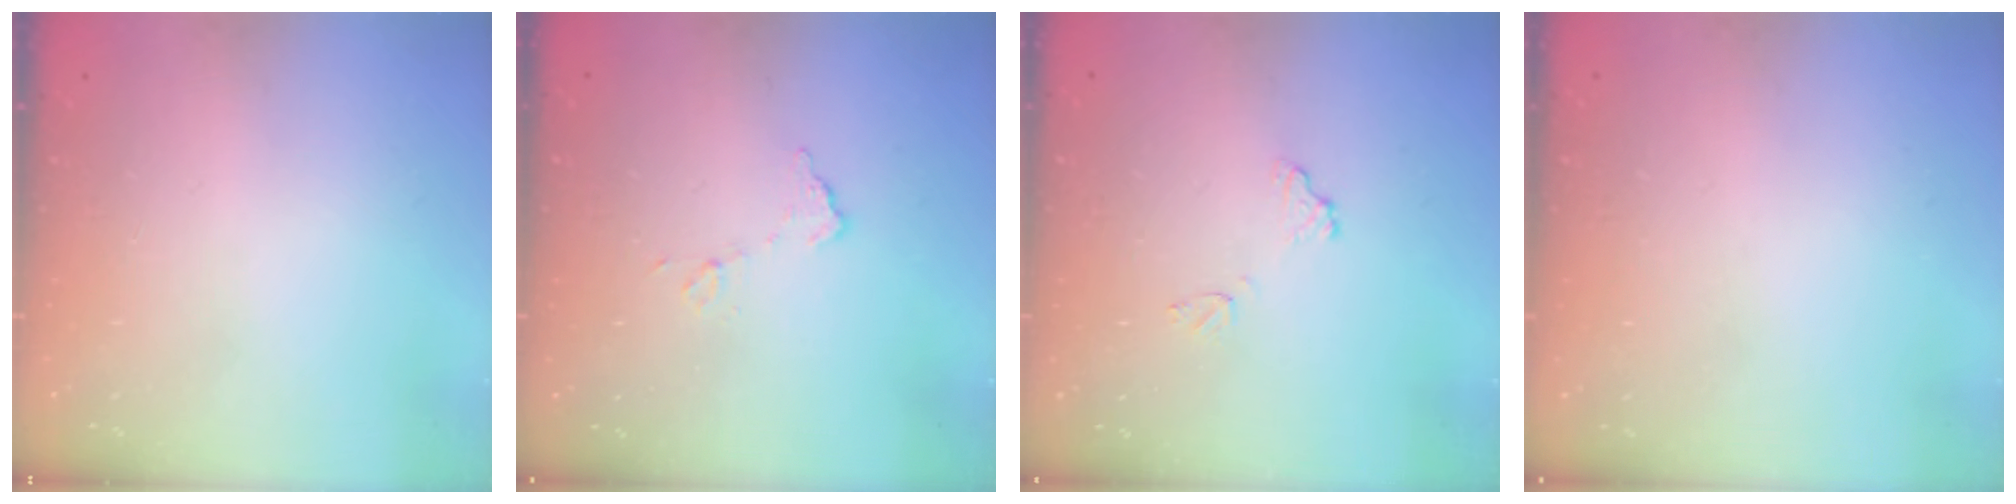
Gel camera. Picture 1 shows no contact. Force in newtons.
{"total": 6.3, "press": 6.3, "slide": 0.3}
{"total": 8.4, "press": 8.4, "slide": 0.5}
{"total": 3.0, "press": 3.0, "slide": 0.1}